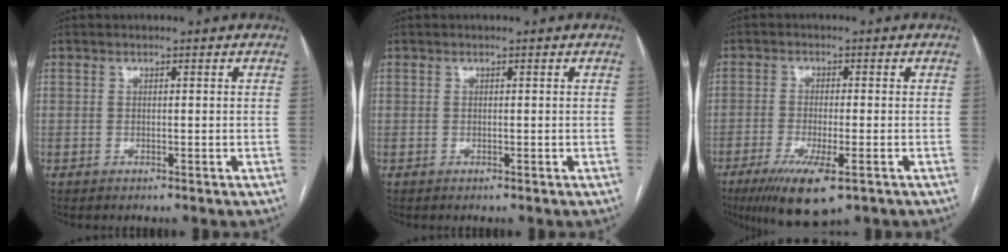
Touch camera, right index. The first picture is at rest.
{"total": 0.0}
{"total": 9.5, "force": [-5.4, 1.8, 7.6], "torque": [-0.135, -0.025, -0.086]}